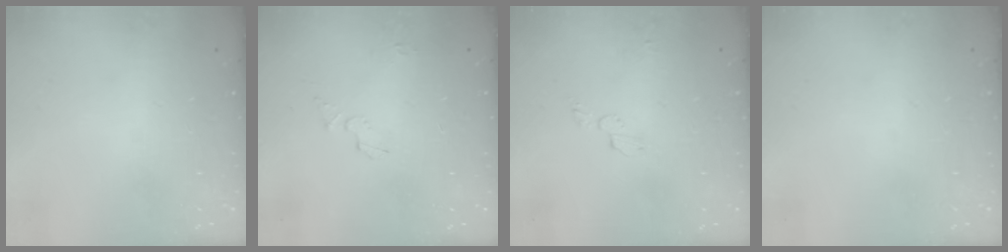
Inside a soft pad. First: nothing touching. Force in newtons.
{"total": 4.0, "press": 4.0, "slide": 0.3}
{"total": 3.9, "press": 3.9, "slide": 0.4}
{"total": 0.0}